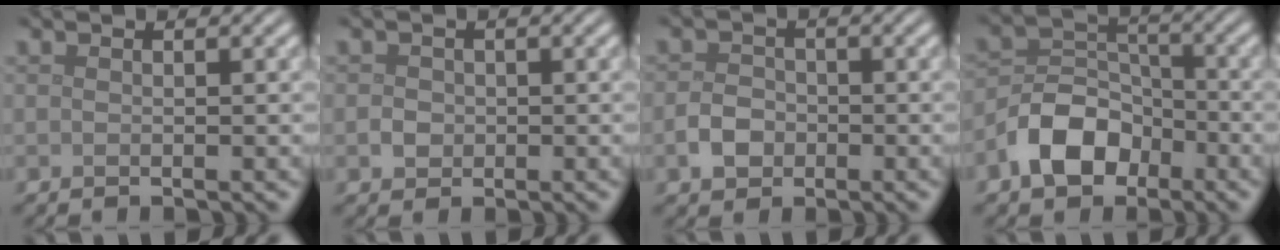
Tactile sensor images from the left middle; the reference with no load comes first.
{"total": 1.2, "force": [-0.2, 1.1, 0.3], "torque": [0.001, -0.003, -0.005]}
{"total": 2.4, "force": [-0.9, 1.9, 1.2], "torque": [-0.020, 0.001, -0.023]}
{"total": 5.8, "force": [-3.1, 3.9, 2.9], "torque": [-0.049, 0.003, -0.065]}